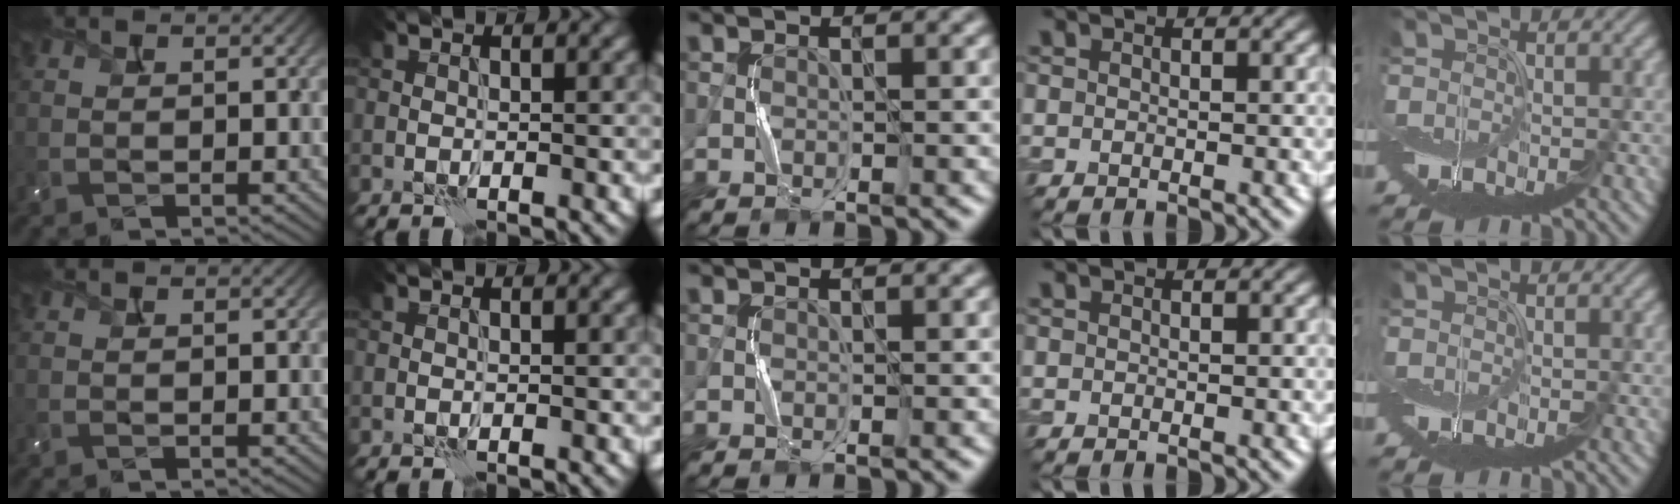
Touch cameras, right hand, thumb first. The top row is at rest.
{}